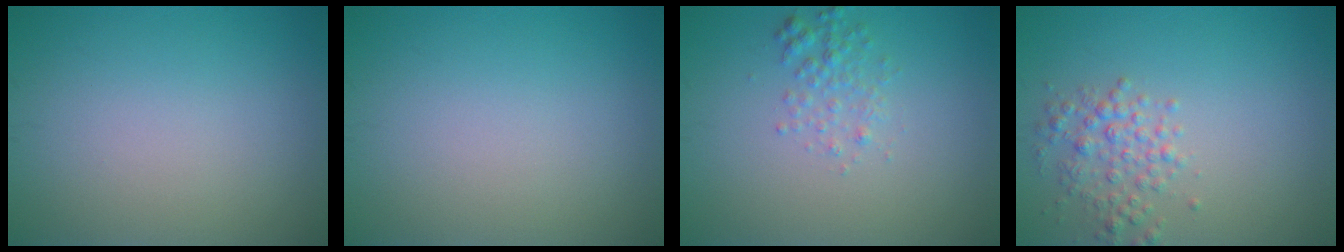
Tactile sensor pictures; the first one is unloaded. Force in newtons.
{"total": 0.0}
{"total": 1.8, "press": 1.8, "slide": 0.1}
{"total": 2.5, "press": 2.5, "slide": 0.1}